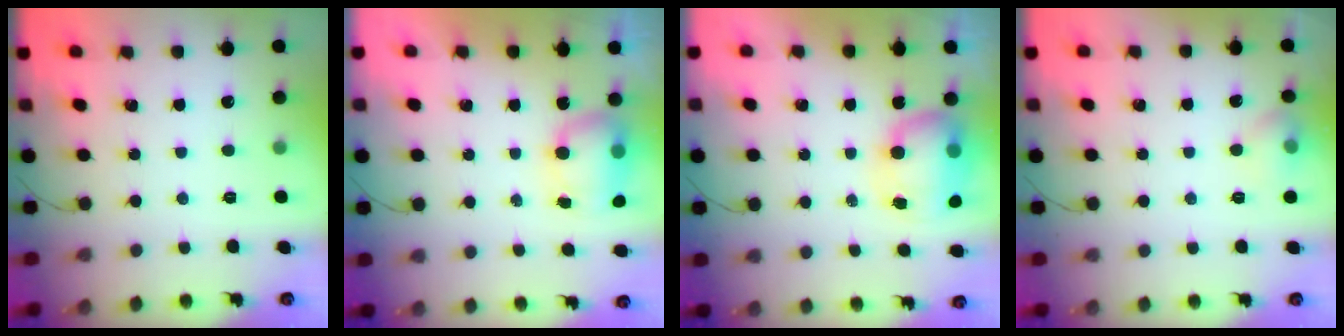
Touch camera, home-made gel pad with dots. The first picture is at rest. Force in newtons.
{"total": 7.1, "press": 7.0, "slide": 1.2}
{"total": 9.1, "press": 8.9, "slide": 1.8}
{"total": 6.3, "press": 6.0, "slide": 1.9}